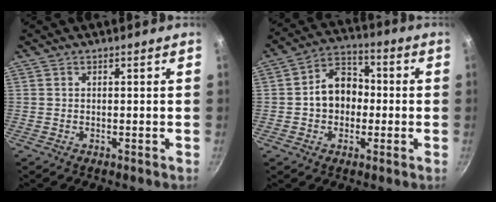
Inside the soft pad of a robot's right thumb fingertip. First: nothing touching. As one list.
[{"total": 9.8, "force": [-0.6, 7.6, 6.1], "torque": [-0.053, 0.027, -0.022]}]